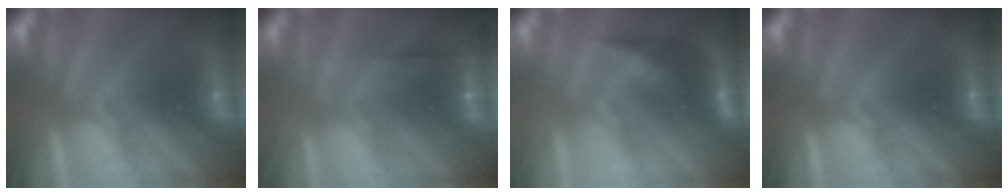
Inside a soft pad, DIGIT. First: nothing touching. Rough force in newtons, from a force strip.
{"total": 2.6}
{"total": 2.8}
{"total": 0.0}